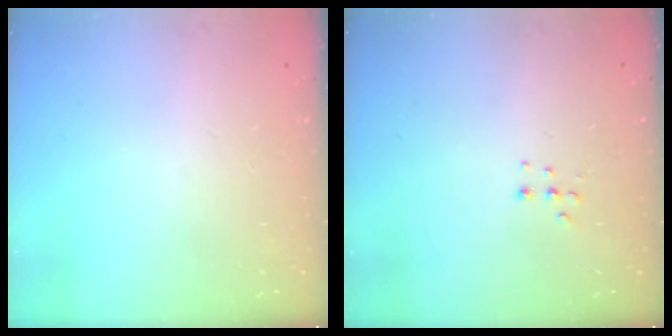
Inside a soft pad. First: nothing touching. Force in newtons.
{"total": 3.4, "press": 3.3, "slide": 0.8}